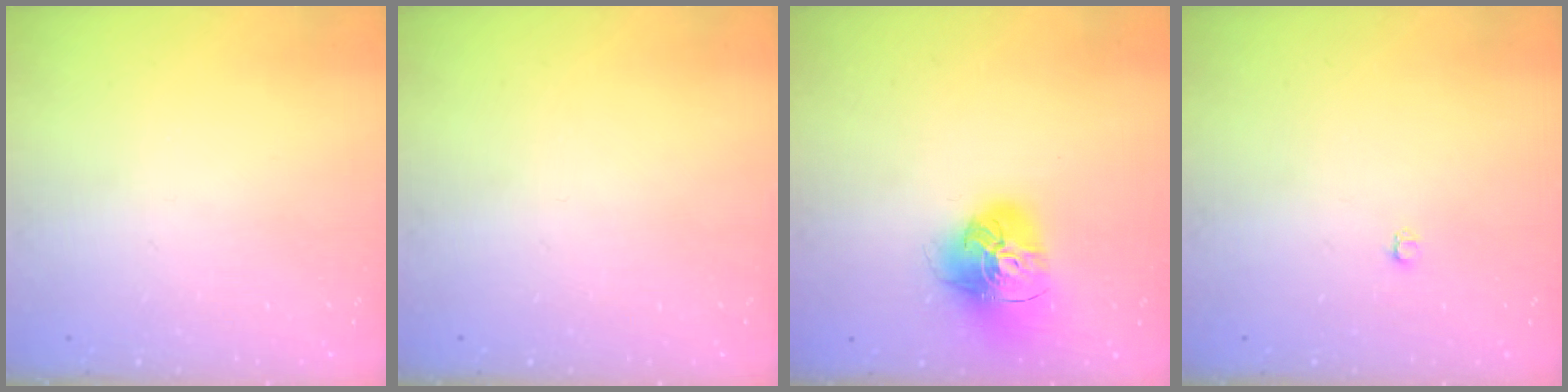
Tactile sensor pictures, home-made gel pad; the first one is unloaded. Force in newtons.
{"total": 0.0}
{"total": 16.4, "press": 16.3, "slide": 1.7}
{"total": 2.2, "press": 2.2, "slide": 0.3}